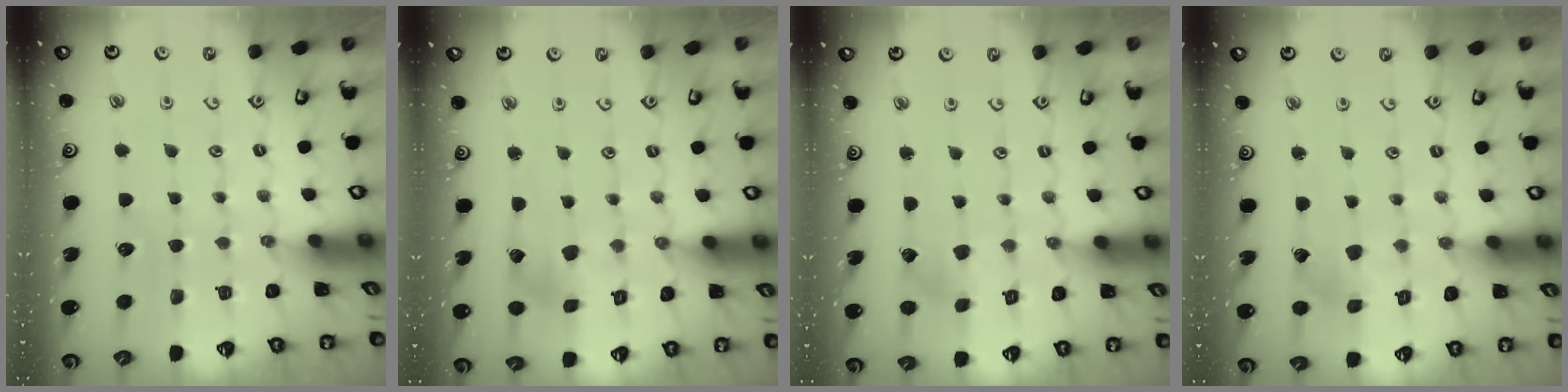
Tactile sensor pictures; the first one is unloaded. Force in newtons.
{"total": 2.8, "press": 2.7, "slide": 0.4}
{"total": 2.0, "press": 2.0, "slide": 0.1}
{"total": 2.6, "press": 2.6, "slide": 0.1}